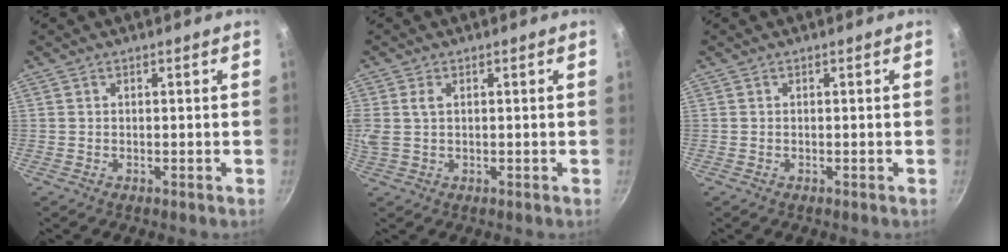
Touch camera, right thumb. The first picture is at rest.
{"total": 4.8, "force": [1.2, 2.6, 3.8], "torque": [-0.082, 0.005, 0.024]}
{"total": 0.0}